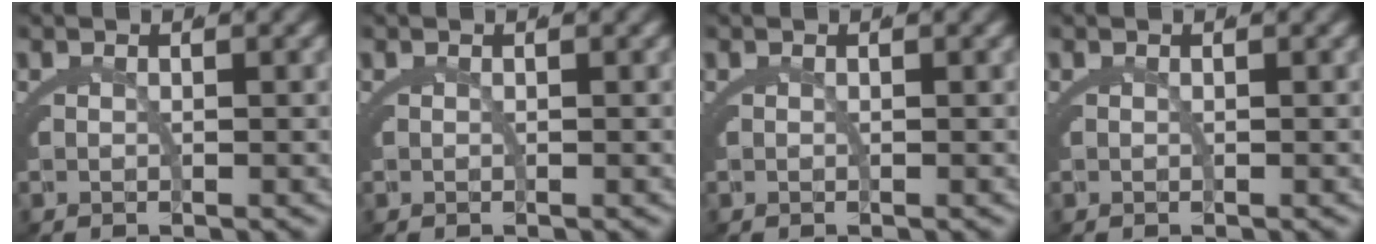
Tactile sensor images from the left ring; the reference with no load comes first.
{"total": 0.0}
{"total": 0.0}
{"total": 0.0}